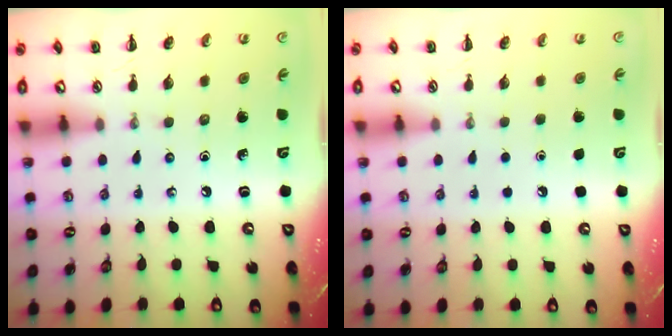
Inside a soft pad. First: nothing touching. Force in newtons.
{"total": 1.7, "press": 1.7, "slide": 0.1}